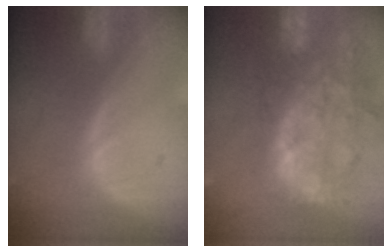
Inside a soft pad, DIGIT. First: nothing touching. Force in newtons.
{"total": 14.3, "press": 11.6, "slide": 8.3}